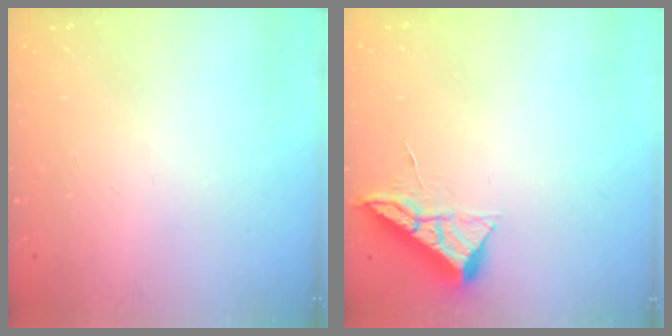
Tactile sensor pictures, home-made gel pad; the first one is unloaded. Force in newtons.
{"total": 6.6, "press": 6.6, "slide": 0.7}